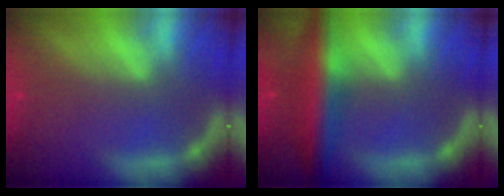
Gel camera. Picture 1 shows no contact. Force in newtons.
{"total": 7.0}